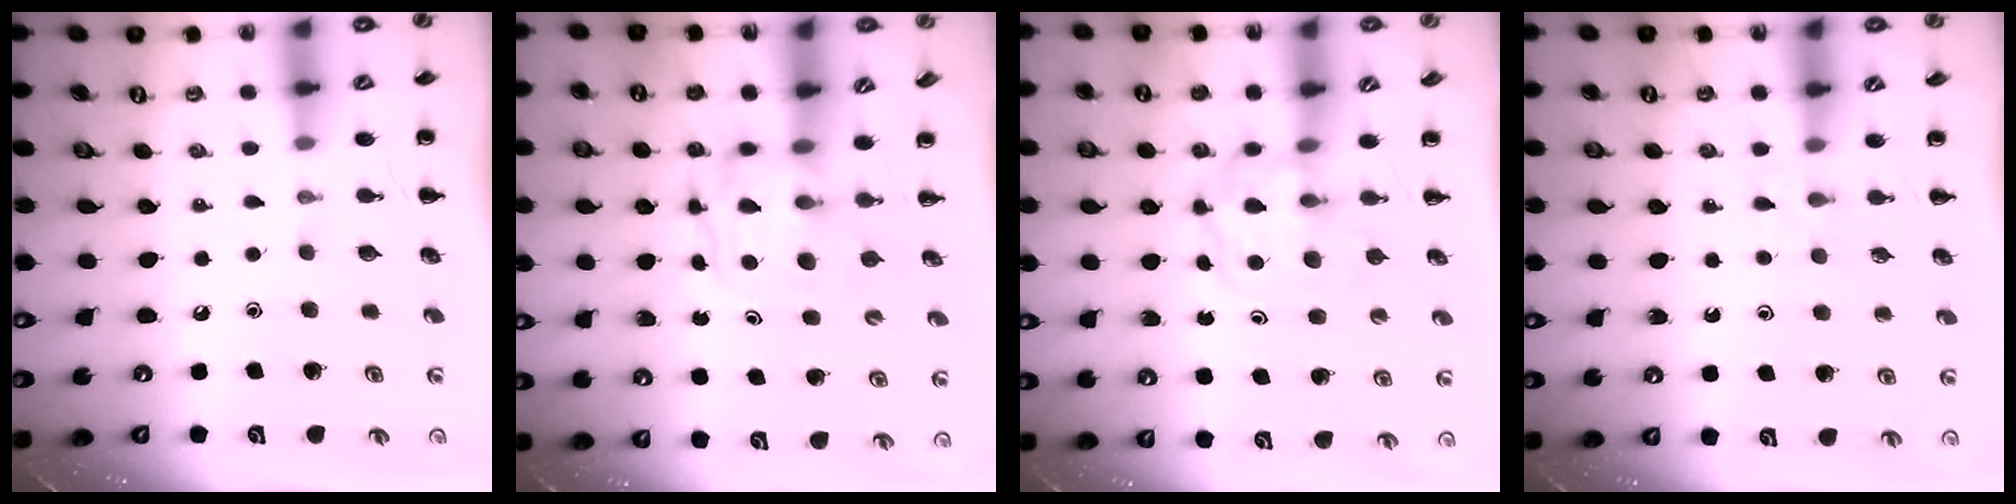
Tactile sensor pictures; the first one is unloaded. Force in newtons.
{"total": 3.6, "press": 3.6, "slide": 0.4}
{"total": 3.9, "press": 3.9, "slide": 0.5}
{"total": 2.2, "press": 2.0, "slide": 1.0}